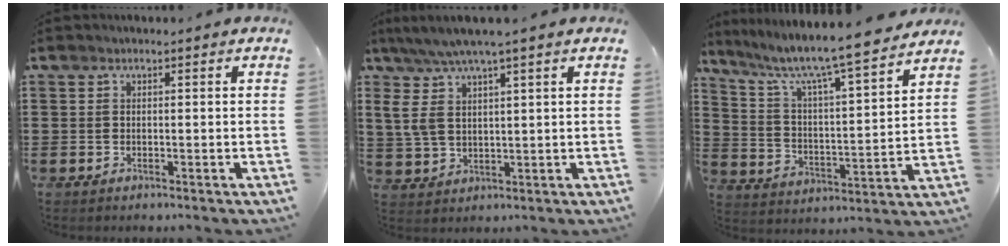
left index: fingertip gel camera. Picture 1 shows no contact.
{"total": 6.2, "force": [3.2, 1.5, 5.1], "torque": [-0.114, -0.003, 0.054]}
{"total": 7.9, "force": [6.9, 0.0, 4.0], "torque": [-0.106, -0.053, 0.108]}